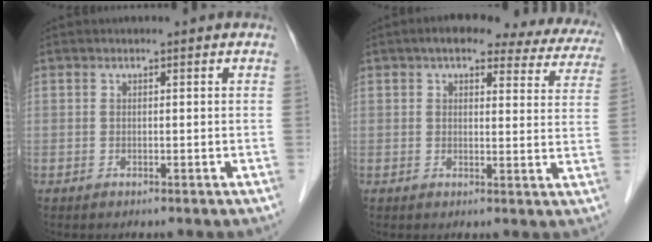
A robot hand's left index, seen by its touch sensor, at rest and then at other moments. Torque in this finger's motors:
{"motor_torque": [0.69, -0.78, 0.30, 0.04]}